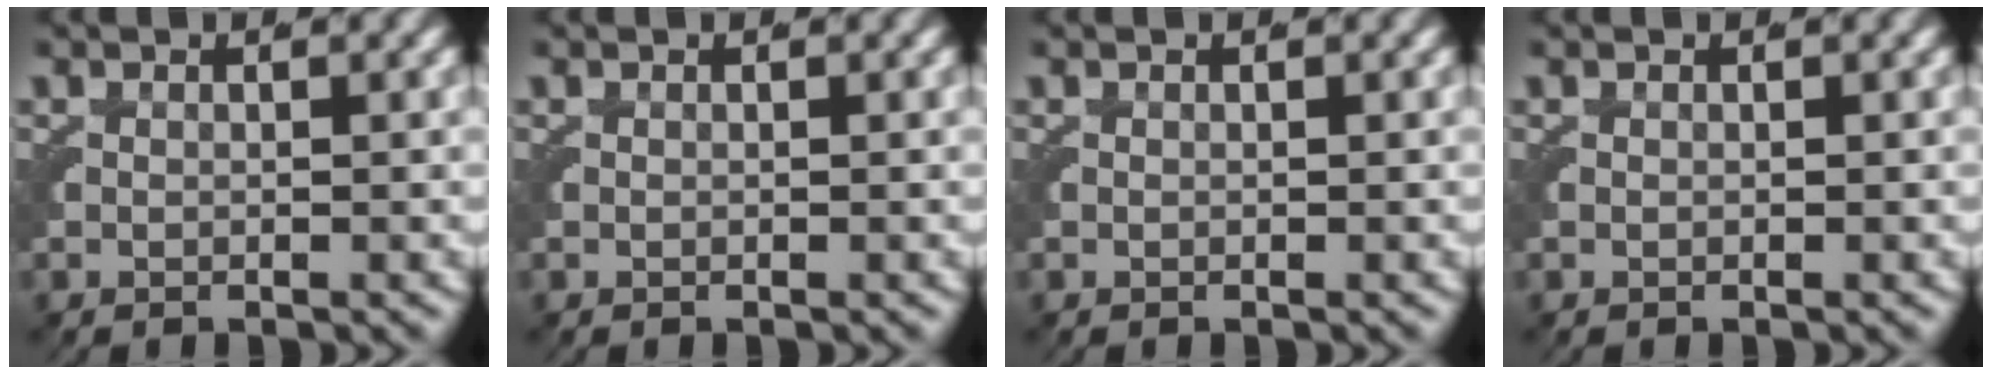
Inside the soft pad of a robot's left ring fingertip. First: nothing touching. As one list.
[{"total": 0.0}, {"total": 0.0}, {"total": 0.0}]